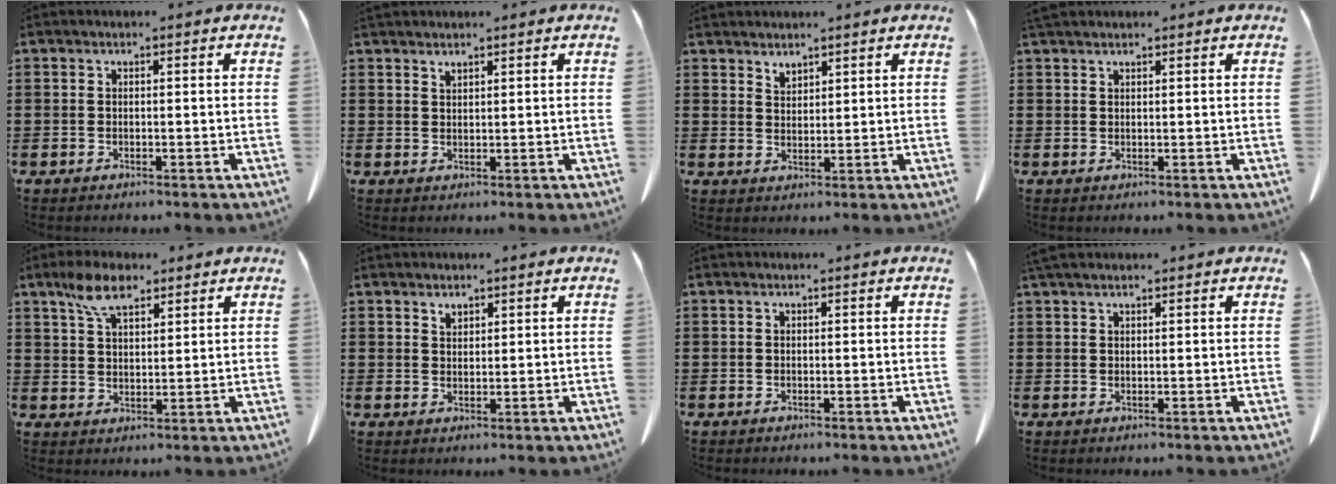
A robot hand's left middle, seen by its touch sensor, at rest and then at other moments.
{"total": 1.2, "force": [1.2, 0.1, 0.3], "torque": [-0.009, -0.004, 0.024]}
{"total": 2.1, "force": [2.1, 0.5, 0.2], "torque": [-0.008, -0.002, 0.042]}
{"total": 1.2, "force": [1.2, 0.2, 0.4], "torque": [-0.010, -0.001, 0.024]}
{"total": 6.8, "force": [4.6, 2.9, 4.1], "torque": [-0.094, 0.003, 0.086]}
{"total": 1.5, "force": [1.3, 0.6, 0.4], "torque": [-0.012, -0.002, 0.027]}
{"total": 0.0}
{"total": 1.4, "force": [1.2, 0.3, 0.8], "torque": [-0.018, -0.001, 0.023]}